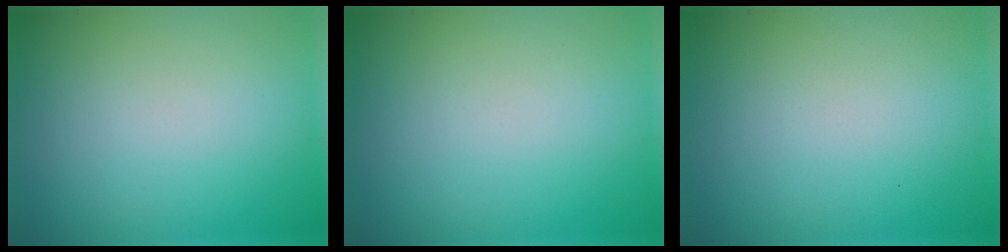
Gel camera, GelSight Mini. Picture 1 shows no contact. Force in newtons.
{"total": 0.0}
{"total": 0.0}